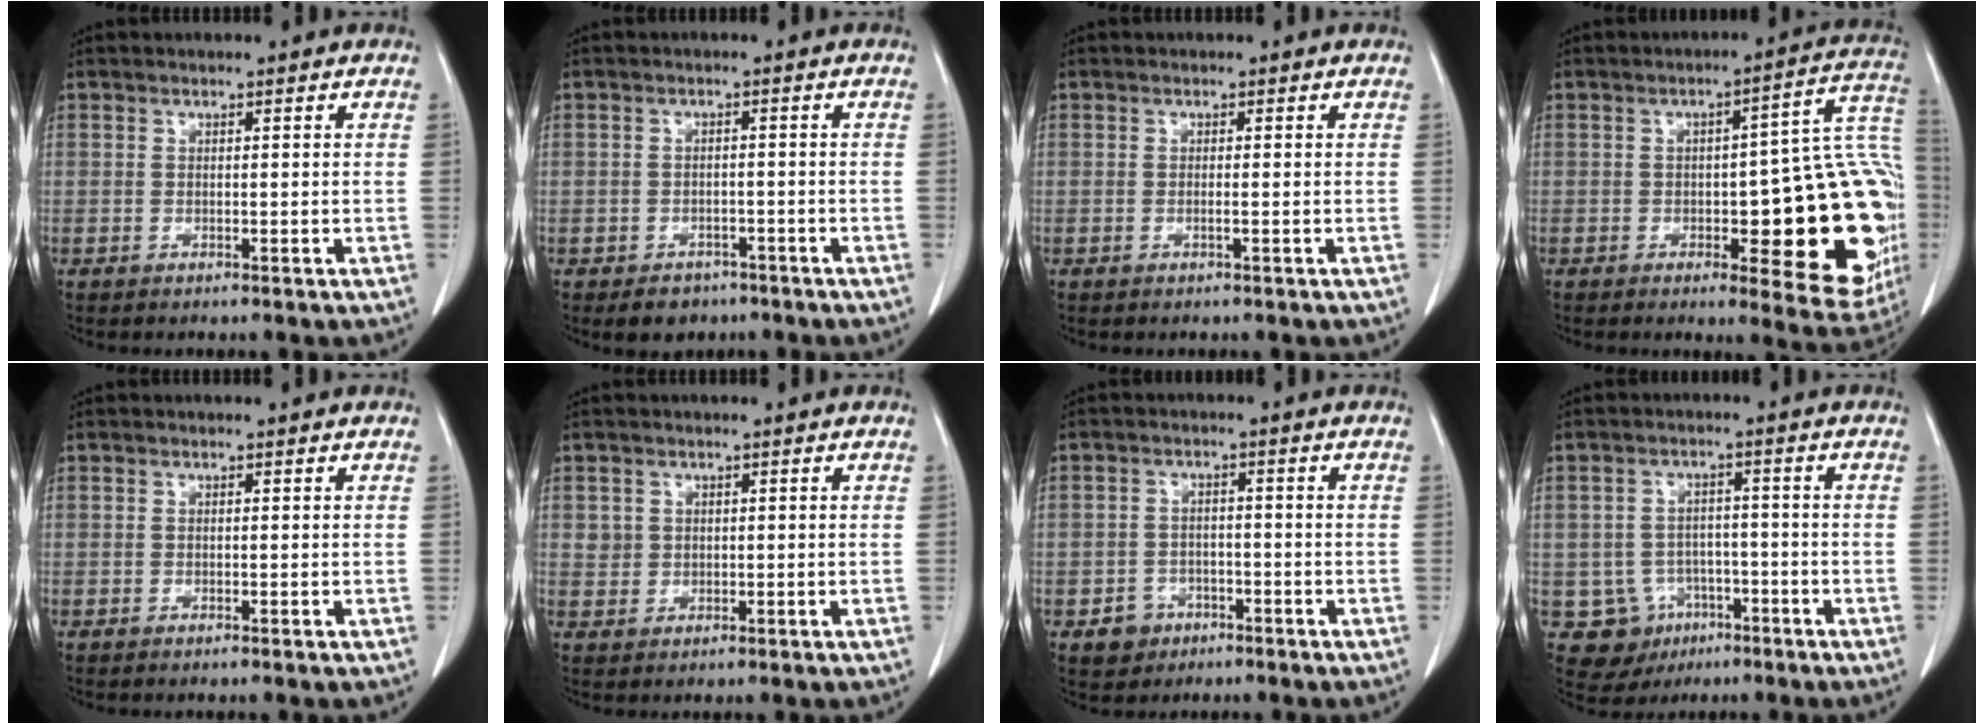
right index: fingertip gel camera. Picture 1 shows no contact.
{"total": 3.9, "force": [-2.6, 2.8, 0.9], "torque": [-0.011, 0.007, -0.031]}
{"total": 0.6, "force": [-0.2, -0.1, 0.5], "torque": [-0.009, 0.001, -0.006]}
{"total": 23.2, "force": [-3.3, 6.6, 22.0], "torque": [-0.202, 0.029, -0.026]}
{"total": 0.0}
{"total": 2.0, "force": [0.5, 1.9, 0.3], "torque": [0.000, 0.003, 0.010]}
{"total": 4.0, "force": [-2.0, 3.5, 0.5], "torque": [-0.001, 0.013, -0.024]}
{"total": 8.8, "force": [-3.2, 8.1, 1.4], "torque": [-0.031, 0.011, -0.033]}